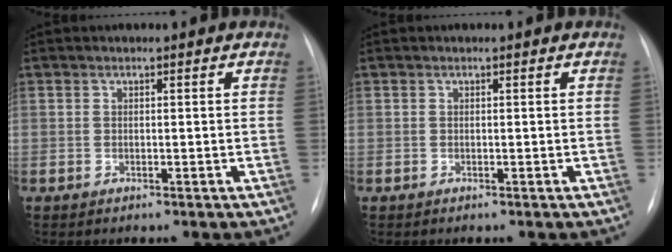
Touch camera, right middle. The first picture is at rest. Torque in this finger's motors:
{"motor_torque": [0.93, -1.21, -0.03, 0.00]}